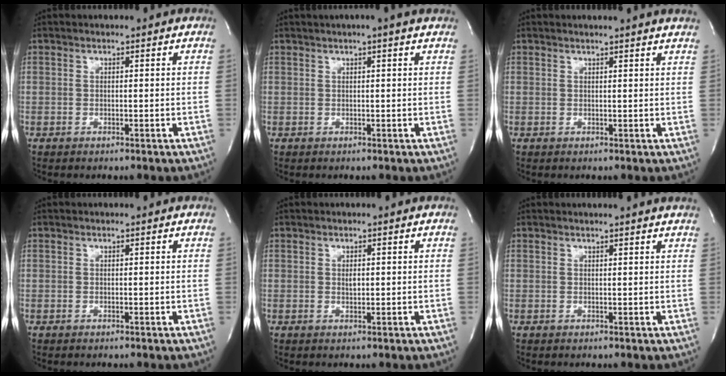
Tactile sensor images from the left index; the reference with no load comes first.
{"total": 2.7, "force": [1.9, -0.3, 2.0], "torque": [-0.028, 0.016, 0.023]}
{"total": 4.9, "force": [4.5, -0.6, 1.8], "torque": [-0.024, 0.004, 0.034]}
{"total": 0.0}
{"total": 0.9, "force": [-0.2, 0.4, 0.7], "torque": [-0.014, -0.005, -0.002]}
{"total": 3.4, "force": [3.1, -0.5, 1.2], "torque": [-0.018, 0.003, 0.024]}